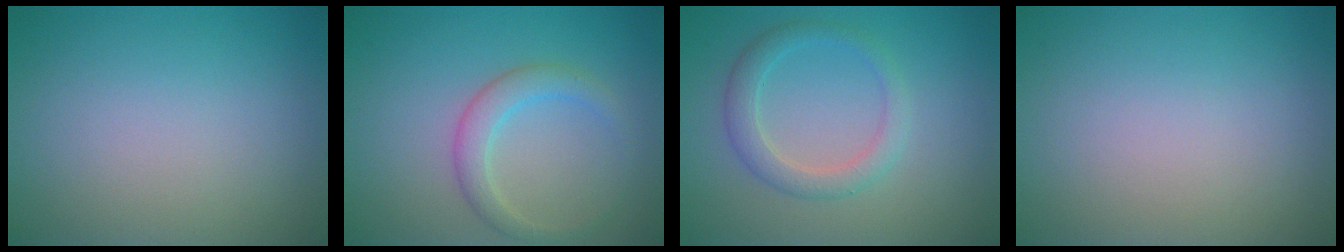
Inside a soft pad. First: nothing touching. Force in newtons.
{"total": 2.5, "press": 2.5, "slide": 0.1}
{"total": 2.6, "press": 2.6, "slide": 0.2}
{"total": 0.0}